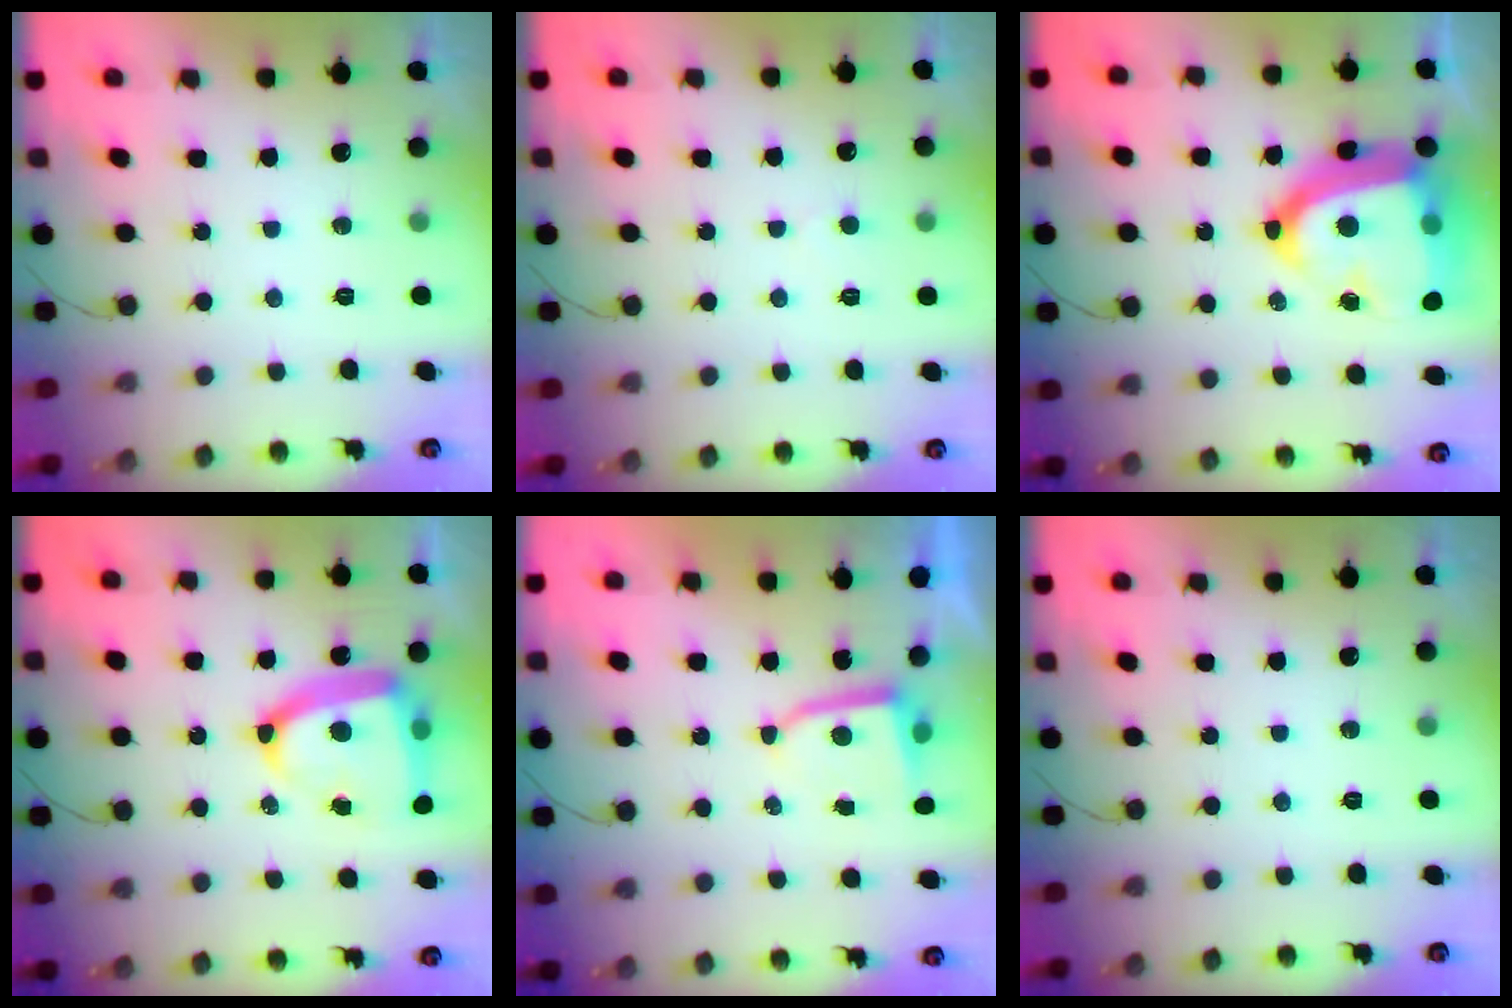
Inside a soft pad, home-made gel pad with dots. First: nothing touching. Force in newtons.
{"total": 2.9, "press": 2.9, "slide": 0.3}
{"total": 26.5, "press": 26.4, "slide": 2.5}
{"total": 18.1, "press": 18.0, "slide": 1.9}
{"total": 3.5, "press": 3.5, "slide": 0.4}
{"total": 0.0}